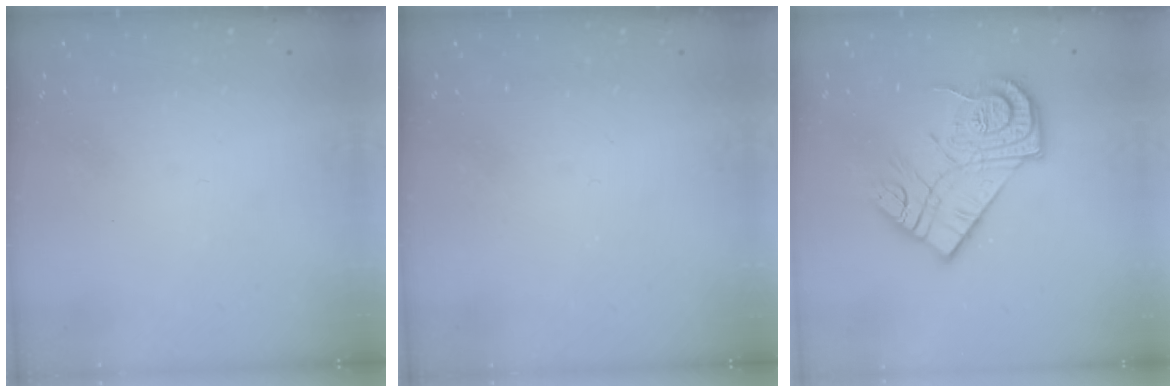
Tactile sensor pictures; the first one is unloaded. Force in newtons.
{"total": 2.2, "press": 2.1, "slide": 0.4}
{"total": 16.1, "press": 16.1, "slide": 1.5}